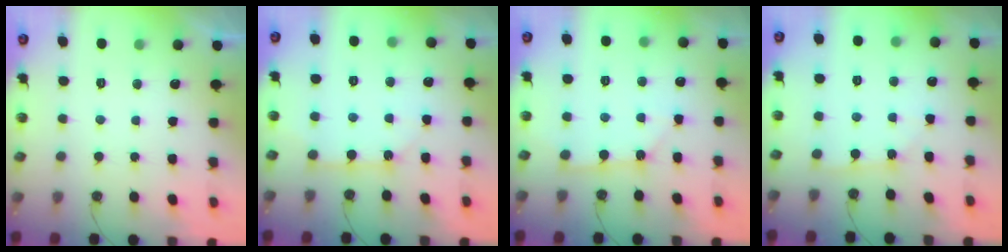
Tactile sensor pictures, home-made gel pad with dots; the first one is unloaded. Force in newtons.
{"total": 8.8, "press": 8.8, "slide": 0.8}
{"total": 2.8, "press": 2.8, "slide": 0.2}
{"total": 2.8, "press": 2.8, "slide": 0.3}